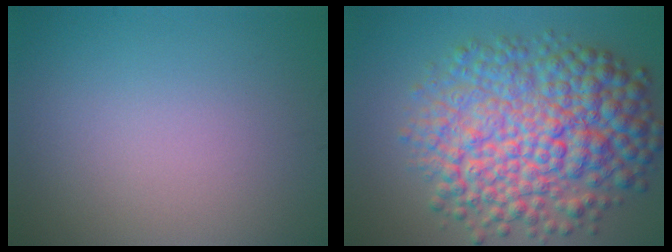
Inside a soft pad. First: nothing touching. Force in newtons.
{"total": 11.2, "press": 11.2, "slide": 0.2}